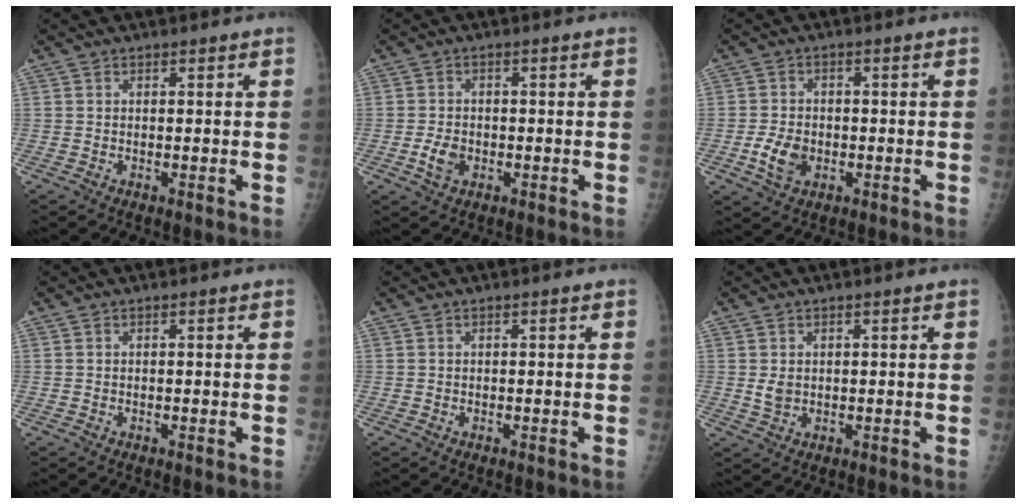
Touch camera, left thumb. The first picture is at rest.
{"total": 3.6, "force": [-1.1, 2.5, 2.3], "torque": [-0.041, 0.005, -0.020]}
{"total": 5.4, "force": [-1.6, 3.8, 3.5], "torque": [-0.061, 0.003, -0.027]}
{"total": 0.0}
{"total": 0.0}
{"total": 2.2, "force": [0.4, 1.6, 1.5], "torque": [-0.021, -0.006, 0.013]}